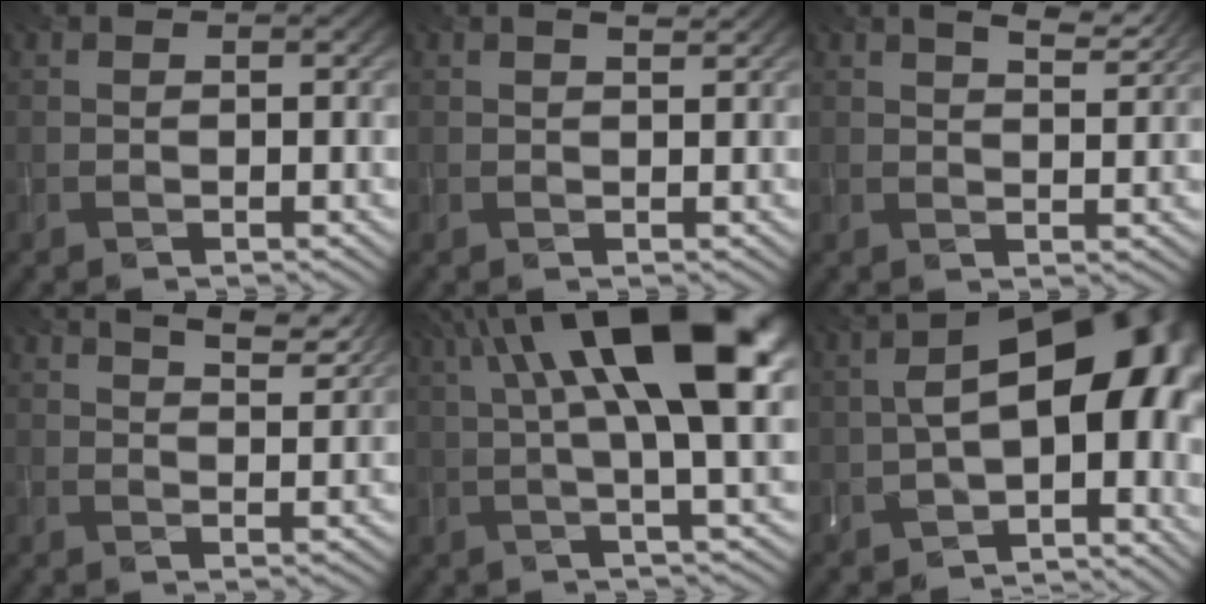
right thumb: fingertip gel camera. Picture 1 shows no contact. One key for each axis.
{"total": 1.2, "fx": 0.8, "fy": 0.3, "fz": 0.9, "tx": -0.017, "ty": -0.001, "tz": 0.015}
{"total": 4.6, "fx": 3.1, "fy": 1.3, "fz": 3.1, "tx": -0.053, "ty": -0.002, "tz": 0.053}
{"total": 6.4, "fx": 4.7, "fy": 1.9, "fz": 4.0, "tx": -0.061, "ty": 0.002, "tz": 0.069}
{"total": 16.6, "fx": 5.1, "fy": 4.7, "fz": 15.1, "tx": -0.260, "ty": 0.027, "tz": 0.085}
{"total": 15.2, "fx": -1.6, "fy": 8.5, "fz": 12.5, "tx": -0.184, "ty": -0.009, "tz": -0.016}